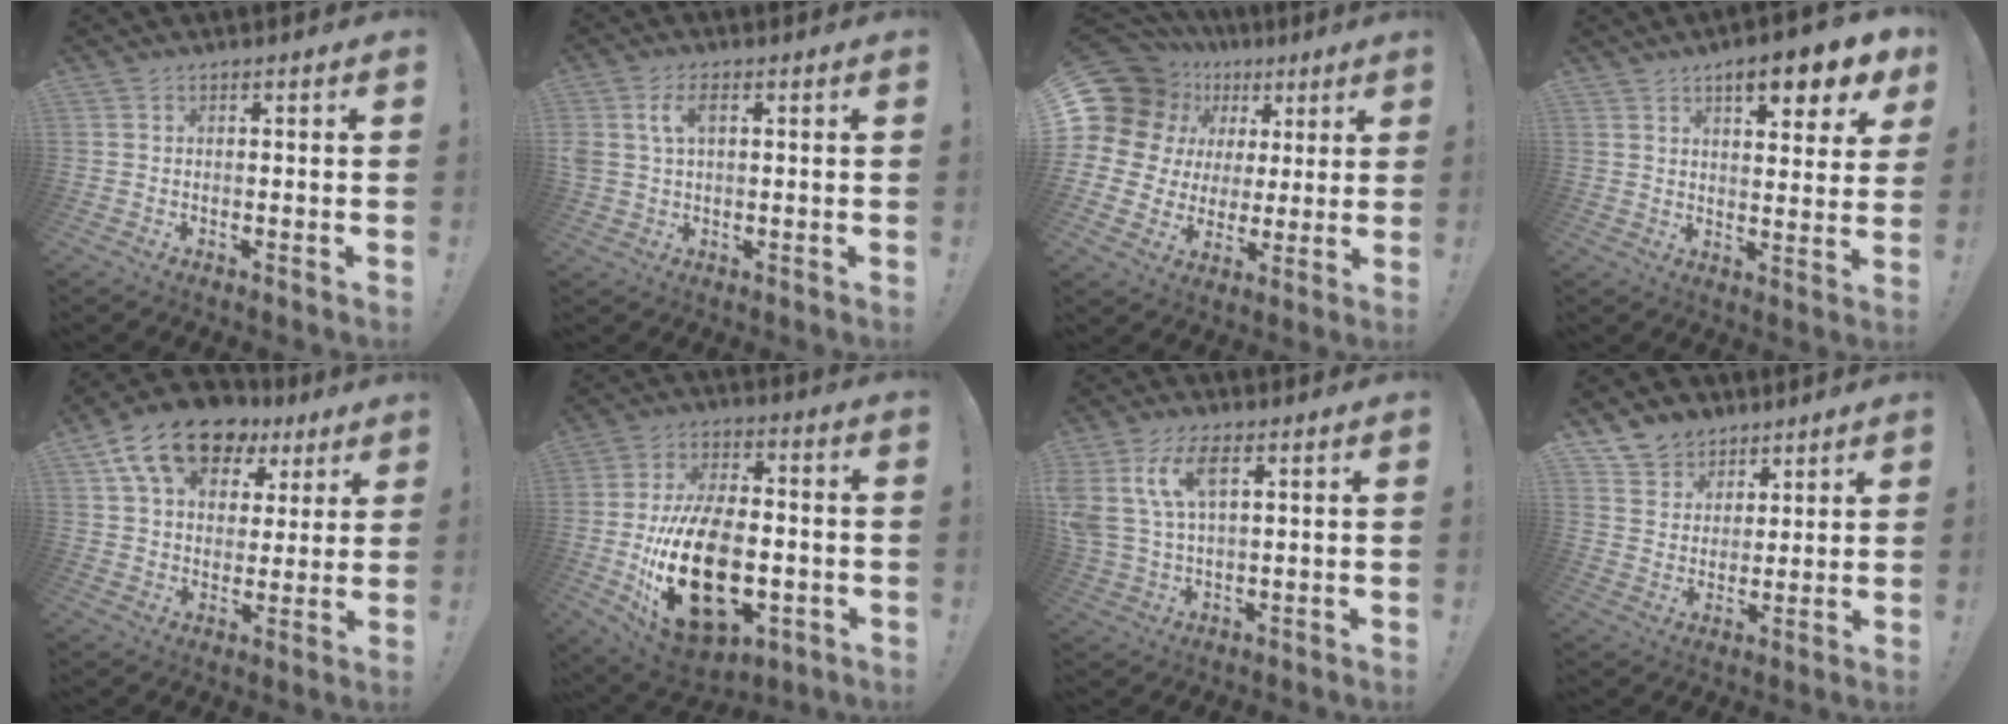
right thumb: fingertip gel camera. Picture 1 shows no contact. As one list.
[{"total": 6.0, "force": [1.7, 3.5, 4.6], "torque": [-0.098, 0.004, 0.028]}, {"total": 14.8, "force": [4.7, 12.7, 5.9], "torque": [-0.103, -0.033, 0.112]}, {"total": 9.7, "force": [5.9, 2.6, 7.2], "torque": [-0.096, -0.034, 0.095]}, {"total": 16.7, "force": [9.6, 10.0, 9.2], "torque": [-0.149, -0.052, 0.174]}, {"total": 27.3, "force": [-5.9, 16.5, 20.9], "torque": [-0.399, 0.029, -0.081]}, {"total": 11.0, "force": [4.5, 5.7, 8.2], "torque": [-0.177, -0.004, 0.084]}, {"total": 8.1, "force": [6.0, 5.5, 0.6], "torque": [-0.012, -0.052, 0.119]}]